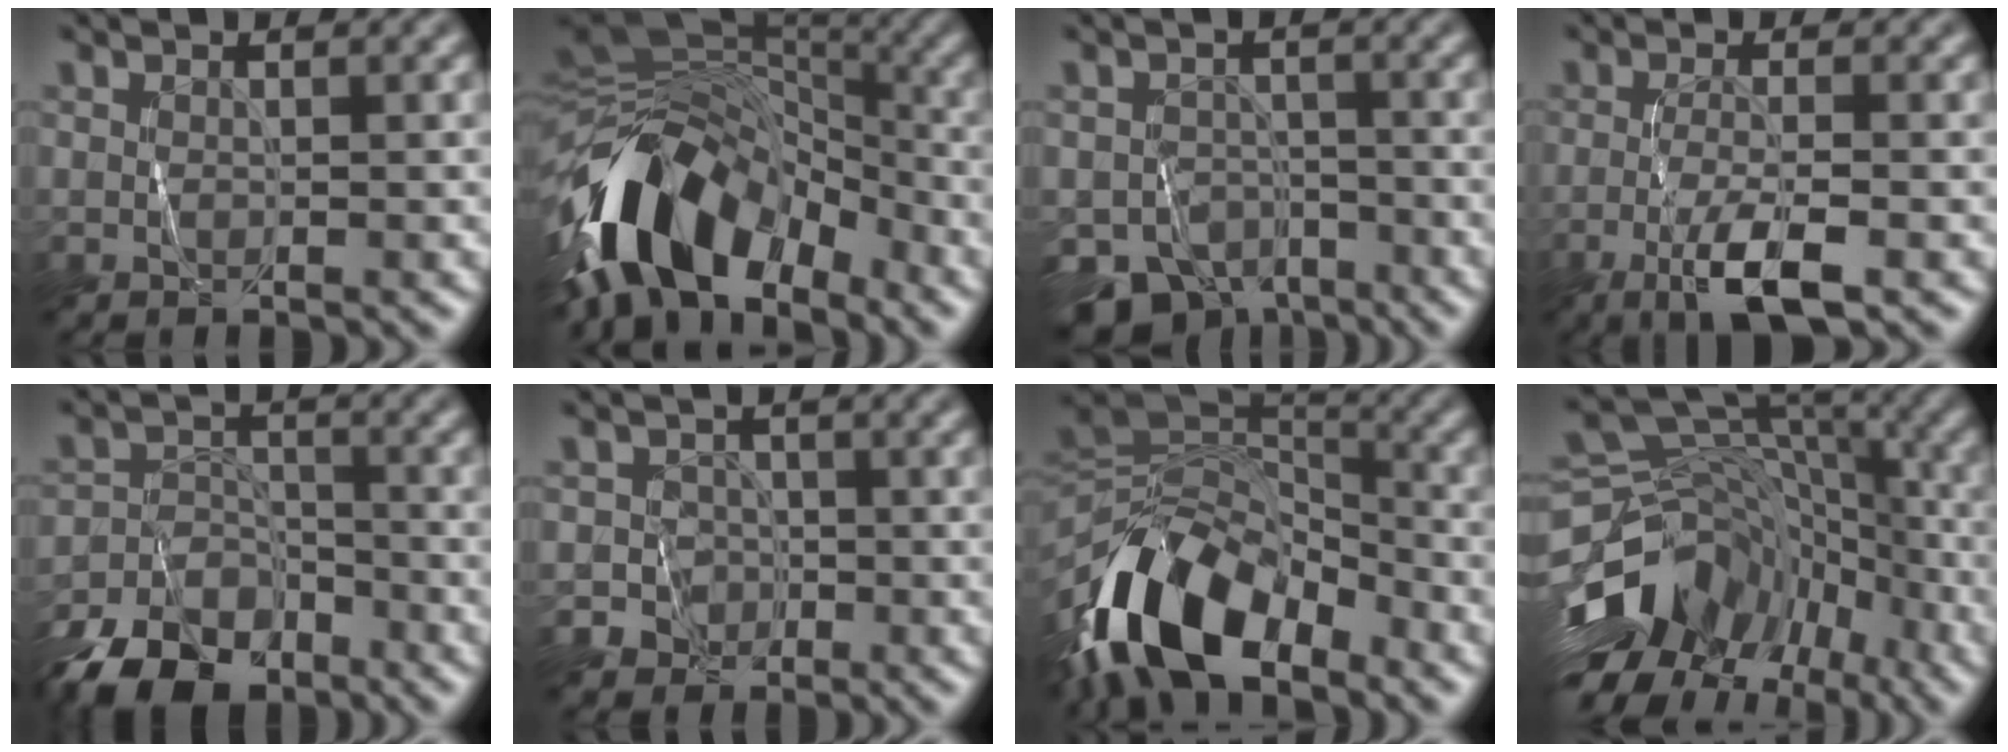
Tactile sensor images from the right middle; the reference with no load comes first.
{"total": 12.4, "force": [-6.4, 7.0, 7.9], "torque": [-0.140, 0.012, -0.126]}
{"total": 7.3, "force": [-5.4, 4.1, 2.7], "torque": [-0.044, -0.024, -0.087]}
{"total": 4.3, "force": [-1.9, 0.7, 3.8], "torque": [-0.077, -0.003, -0.039]}
{"total": 9.9, "force": [-7.7, 5.0, 3.6], "torque": [-0.066, -0.018, -0.137]}
{"total": 3.6, "force": [-1.9, 3.0, 0.0], "torque": [0.037, 0.000, -0.041]}
{"total": 11.6, "force": [-6.9, 5.7, 7.4], "torque": [-0.134, 0.001, -0.136]}
{"total": 12.6, "force": [-6.1, 8.8, 6.8], "torque": [-0.120, 0.018, -0.098]}